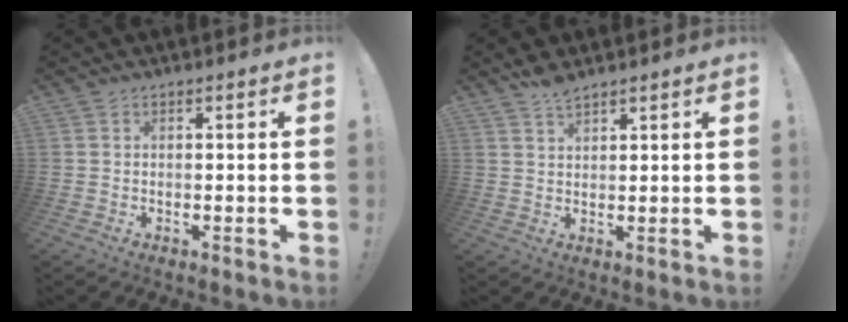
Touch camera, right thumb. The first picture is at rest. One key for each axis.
{"total": 3.7, "fx": 3.2, "fy": 1.2, "fz": 1.4, "tx": -0.020, "ty": -0.022, "tz": 0.057}